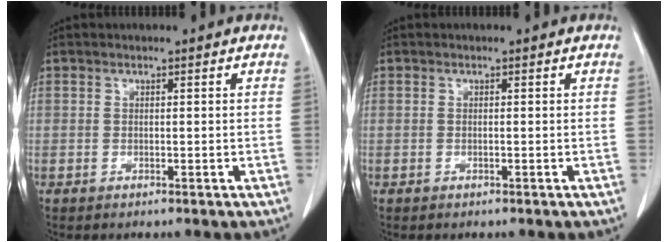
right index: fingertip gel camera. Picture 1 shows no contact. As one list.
[{"total": 0.0}]